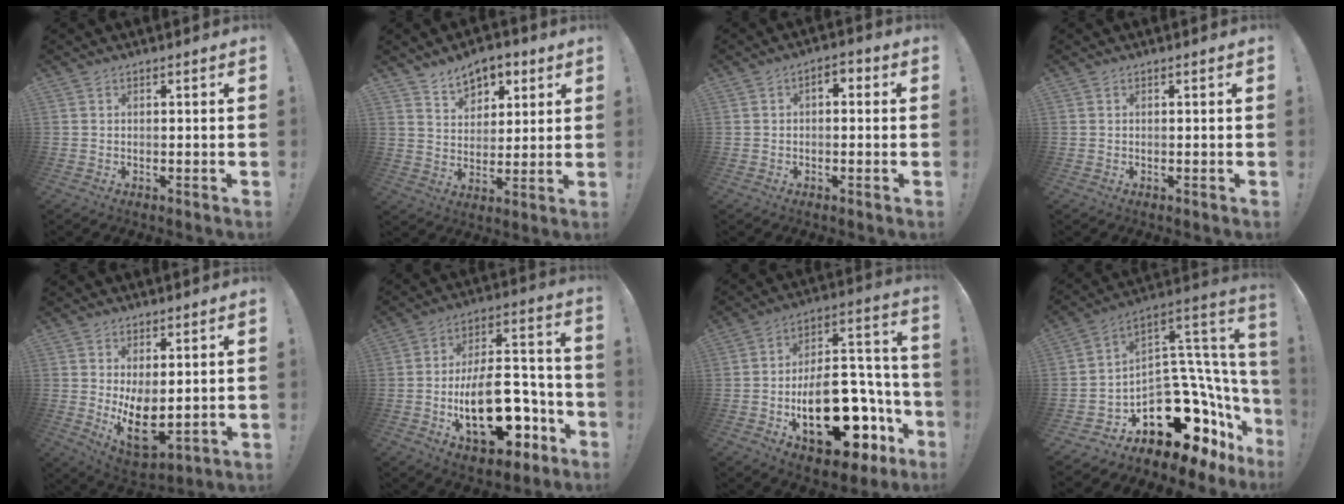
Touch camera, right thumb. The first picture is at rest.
{"total": 8.6, "force": [5.8, 5.7, 3.0], "torque": [-0.038, -0.037, 0.111]}
{"total": 2.9, "force": [-0.8, 2.0, 2.0], "torque": [-0.019, 0.005, -0.020]}
{"total": 0.0}
{"total": 11.1, "force": [1.2, 5.8, 9.4], "torque": [-0.139, -0.039, 0.030]}
{"total": 23.1, "force": [-8.0, 11.9, 18.1], "torque": [-0.294, 0.059, -0.112]}
{"total": 25.2, "force": [-10.5, 12.8, 19.1], "torque": [-0.292, 0.070, -0.153]}
{"total": 18.4, "force": [-9.3, 10.9, 11.6], "torque": [-0.143, 0.030, -0.133]}